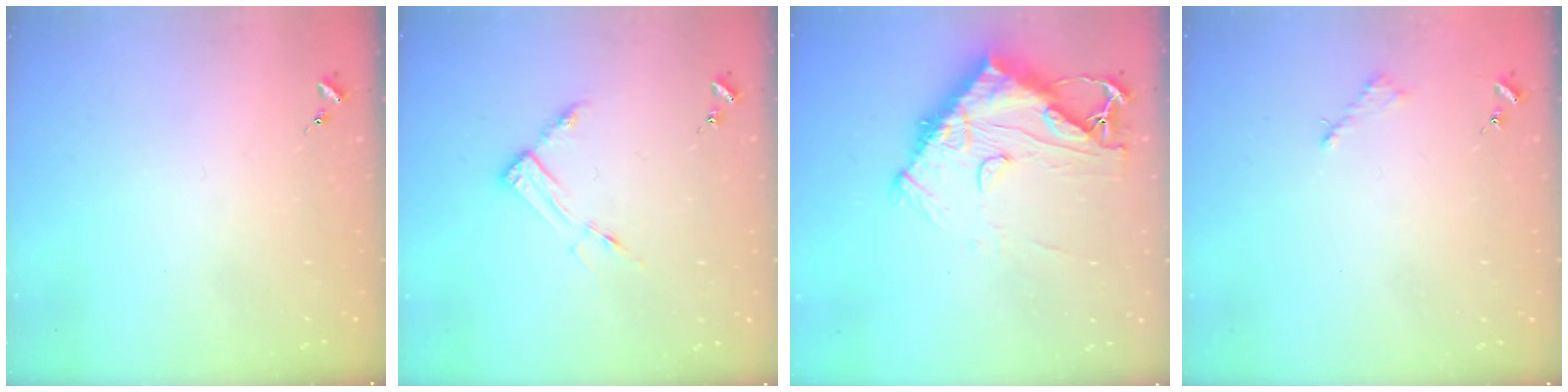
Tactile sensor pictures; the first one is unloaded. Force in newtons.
{"total": 7.4, "press": 7.4, "slide": 0.6}
{"total": 14.7, "press": 14.6, "slide": 1.5}
{"total": 2.6, "press": 2.5, "slide": 0.3}